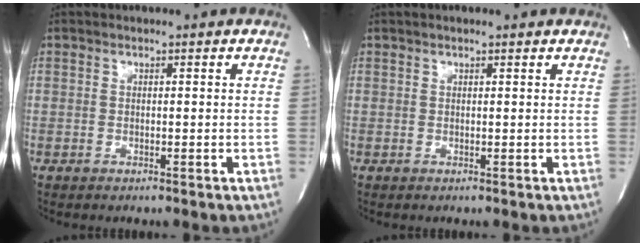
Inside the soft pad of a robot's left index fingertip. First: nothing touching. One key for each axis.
{"total": 1.5, "fx": 1.3, "fy": 0.2, "fz": 0.8, "tx": -0.013, "ty": 0.016, "tz": 0.018}